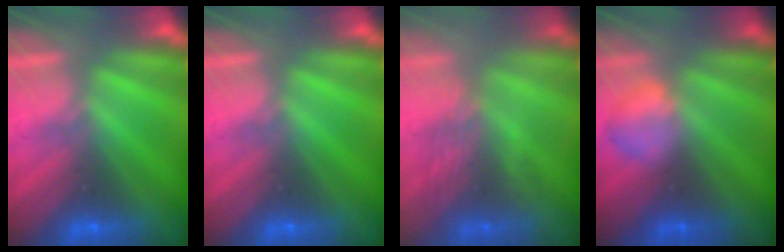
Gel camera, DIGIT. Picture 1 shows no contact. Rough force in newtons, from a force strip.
{"total": 0.0}
{"total": 2.9}
{"total": 2.3}